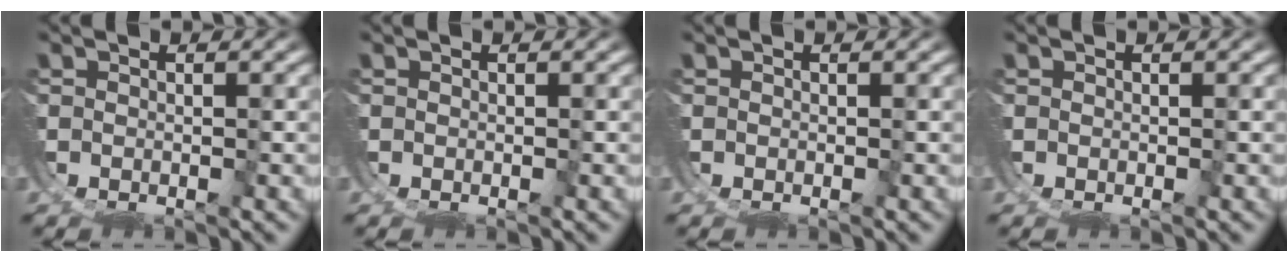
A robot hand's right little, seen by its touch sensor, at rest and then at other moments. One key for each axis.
{"total": 0.0}
{"total": 0.0}
{"total": 0.0}